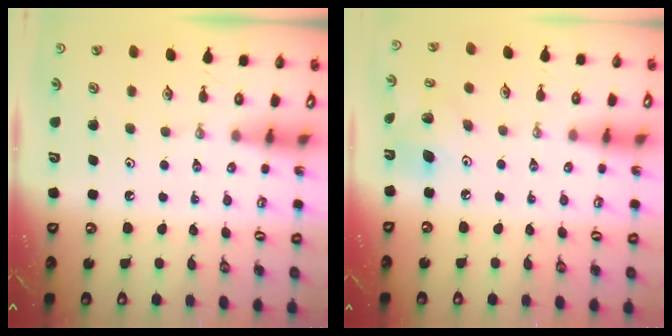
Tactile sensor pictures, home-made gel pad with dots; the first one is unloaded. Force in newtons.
{"total": 10.4, "press": 10.2, "slide": 1.8}